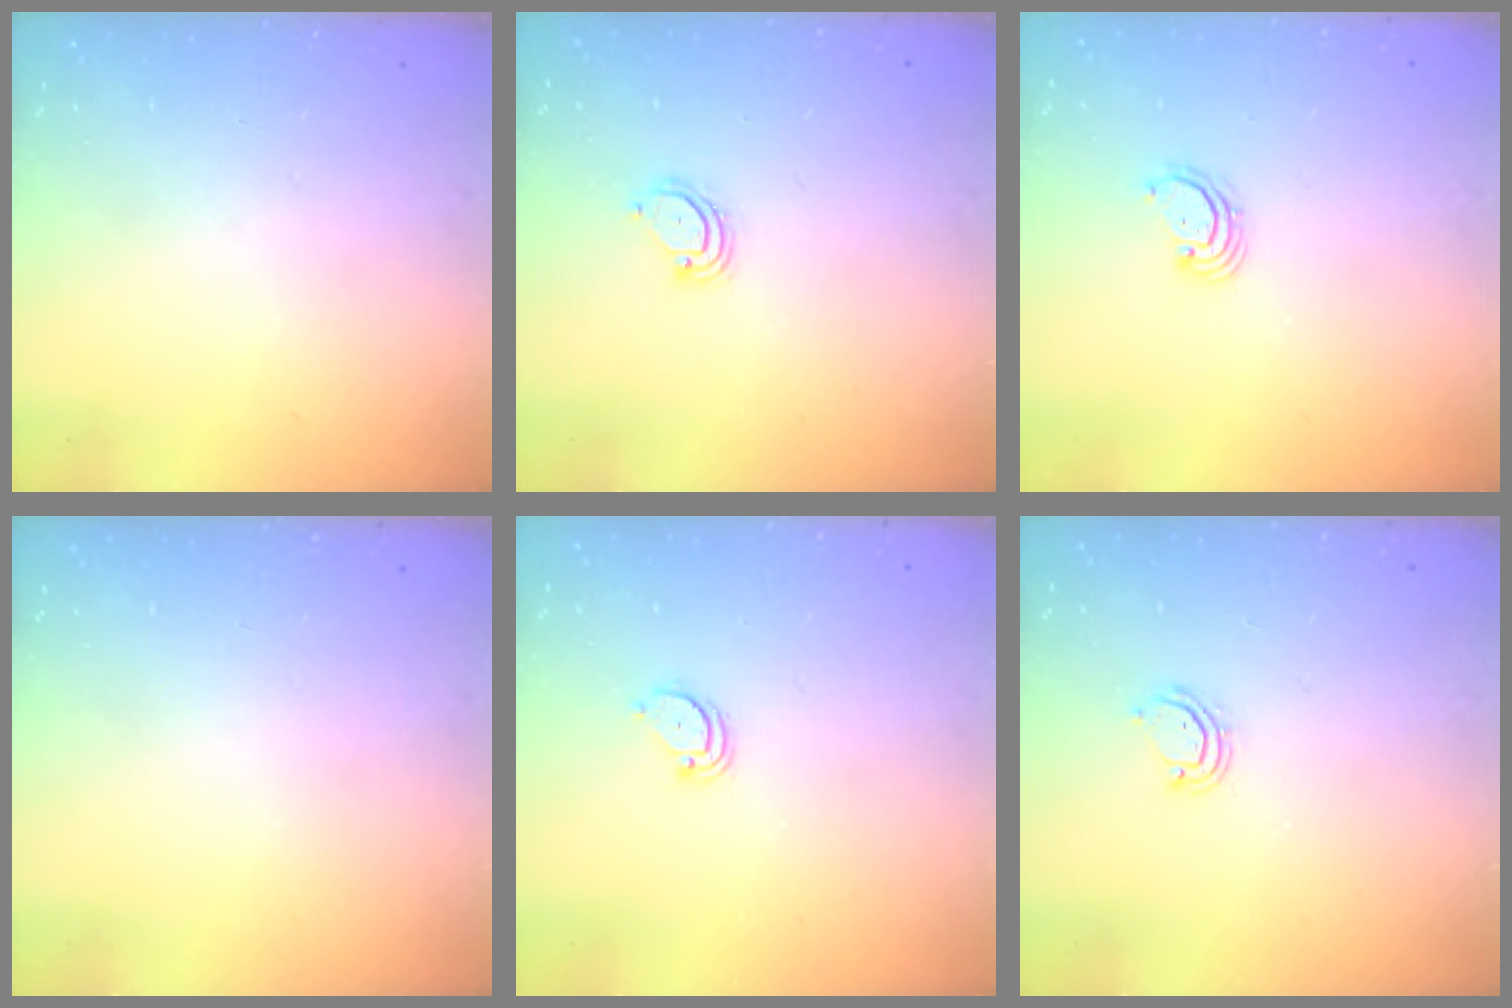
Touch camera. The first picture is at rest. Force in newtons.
{"total": 4.4, "press": 4.4, "slide": 0.3}
{"total": 2.7, "press": 2.7, "slide": 0.3}
{"total": 0.0}
{"total": 2.1, "press": 2.1, "slide": 0.2}
{"total": 3.4, "press": 3.4, "slide": 0.2}